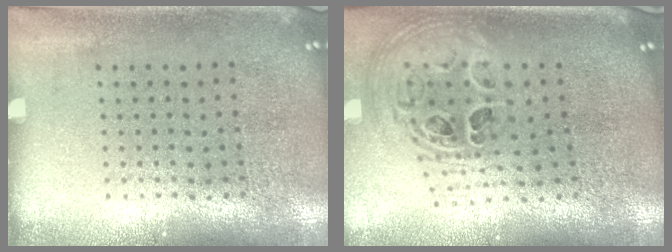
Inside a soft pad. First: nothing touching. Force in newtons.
{"total": 1.8, "press": 1.6, "slide": 1.0}